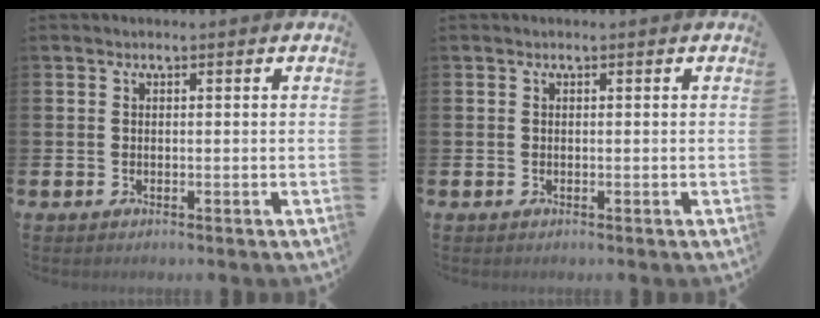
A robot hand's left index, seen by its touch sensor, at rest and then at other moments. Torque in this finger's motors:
{"motor_torque": [0.00, 0.00, 0.00, 0.00]}